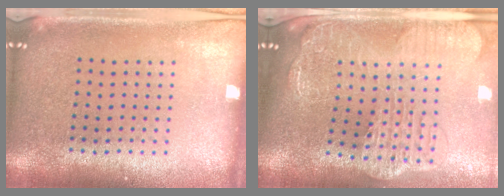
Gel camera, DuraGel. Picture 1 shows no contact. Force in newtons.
{"total": 3.5, "press": 2.8, "slide": 2.1}